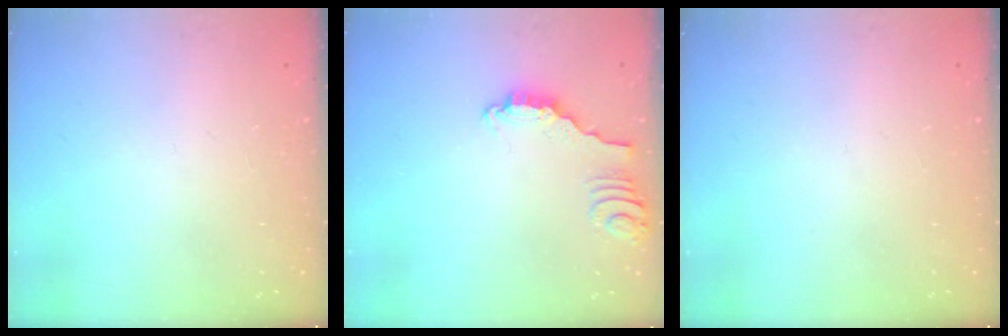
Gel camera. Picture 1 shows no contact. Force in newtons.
{"total": 2.3, "press": 2.3, "slide": 0.1}
{"total": 0.0}